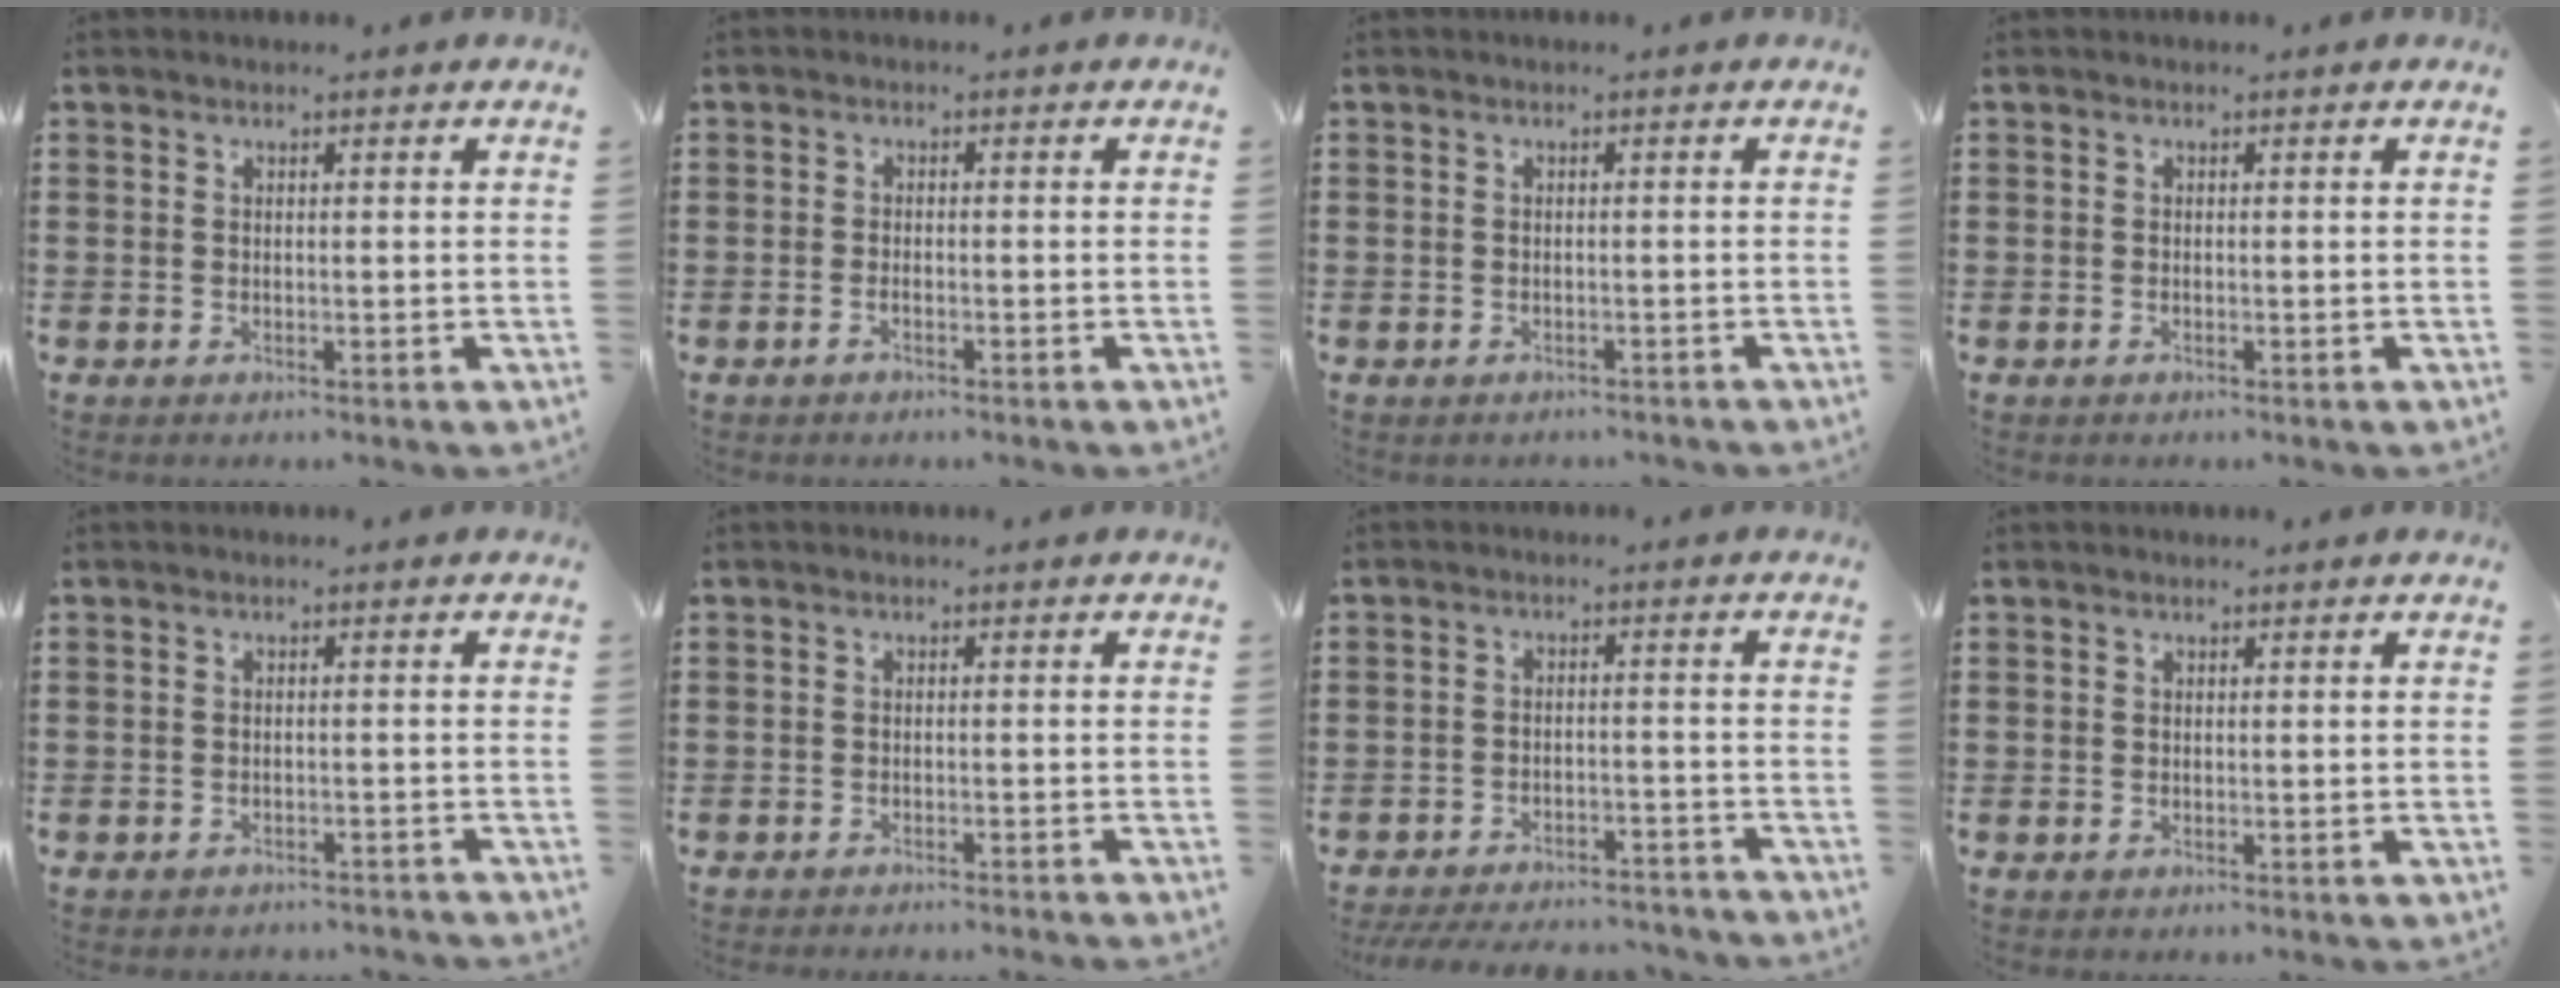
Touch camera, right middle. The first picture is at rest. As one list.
[{"total": 1.0, "force": [-0.7, 0.1, 0.6], "torque": [-0.016, -0.004, -0.012]}, {"total": 0.5, "force": [-0.5, 0.0, 0.1], "torque": [-0.005, -0.004, -0.009]}, {"total": 0.0}, {"total": 1.3, "force": [-1.3, 0.0, 0.1], "torque": [-0.007, -0.001, -0.027]}, {"total": 1.1, "force": [-1.1, -0.3, 0.2], "torque": [-0.005, -0.002, -0.021]}, {"total": 4.7, "force": [-4.5, 0.5, 1.0], "torque": [-0.024, -0.002, -0.092]}, {"total": 0.0}]